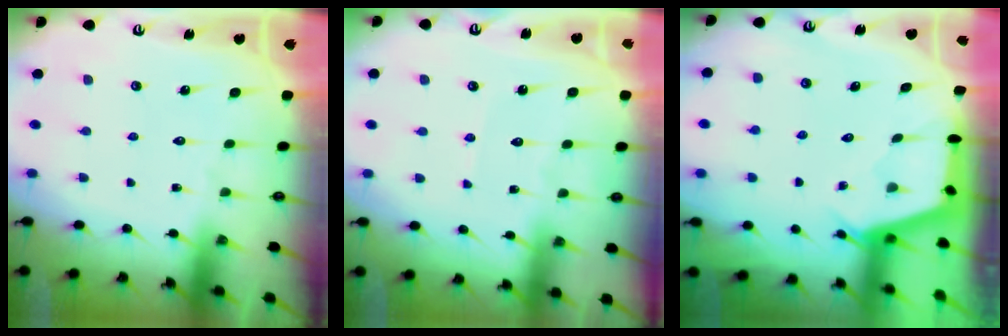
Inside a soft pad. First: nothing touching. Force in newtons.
{"total": 4.6, "press": 4.6, "slide": 0.4}
{"total": 2.5, "press": 2.5, "slide": 0.3}